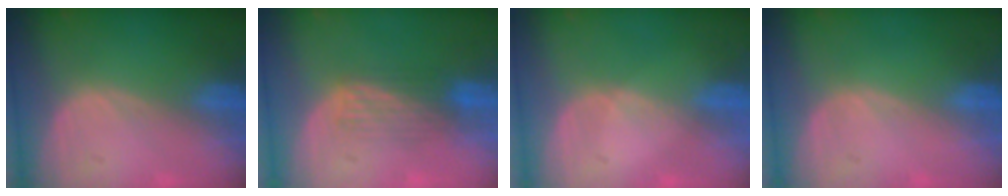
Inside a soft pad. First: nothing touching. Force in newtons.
{"total": 4.1, "press": 4.1, "slide": 0.1}
{"total": 0.6, "press": 0.5, "slide": 0.2}
{"total": 0.0}